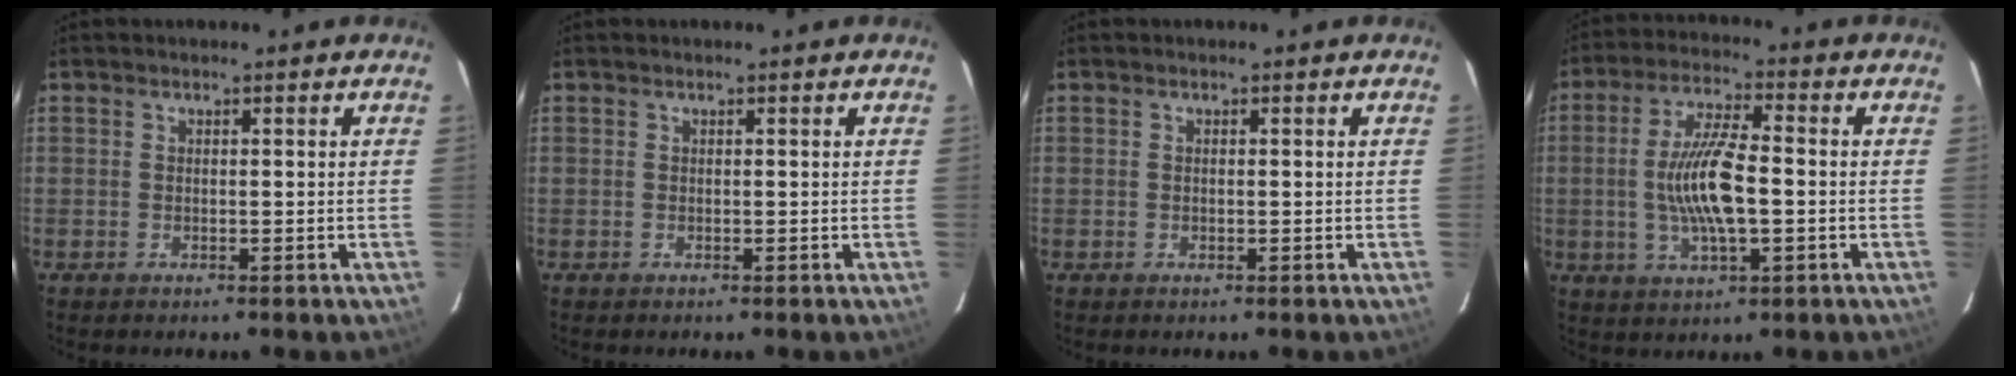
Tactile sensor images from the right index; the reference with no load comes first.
{"total": 0.0}
{"total": 0.5, "force": [0.0, 0.1, 0.5], "torque": [-0.011, 0.001, -0.002]}
{"total": 11.3, "force": [-1.3, 3.0, 10.9], "torque": [-0.214, 0.001, -0.022]}